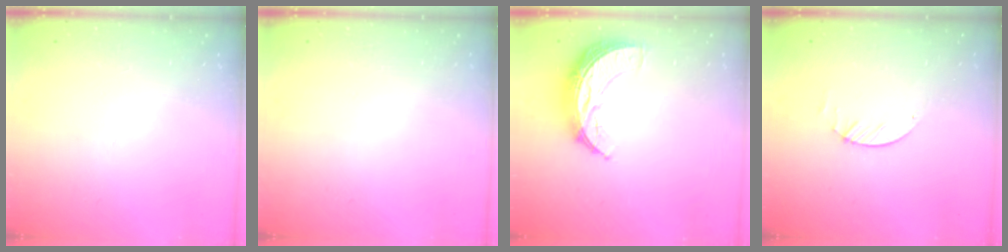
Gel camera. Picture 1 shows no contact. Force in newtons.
{"total": 0.0}
{"total": 10.9, "press": 10.9, "slide": 0.4}
{"total": 1.9, "press": 1.9, "slide": 0.3}